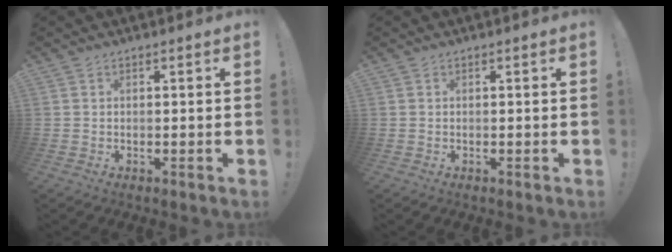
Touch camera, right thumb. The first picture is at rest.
{"total": 0.0}